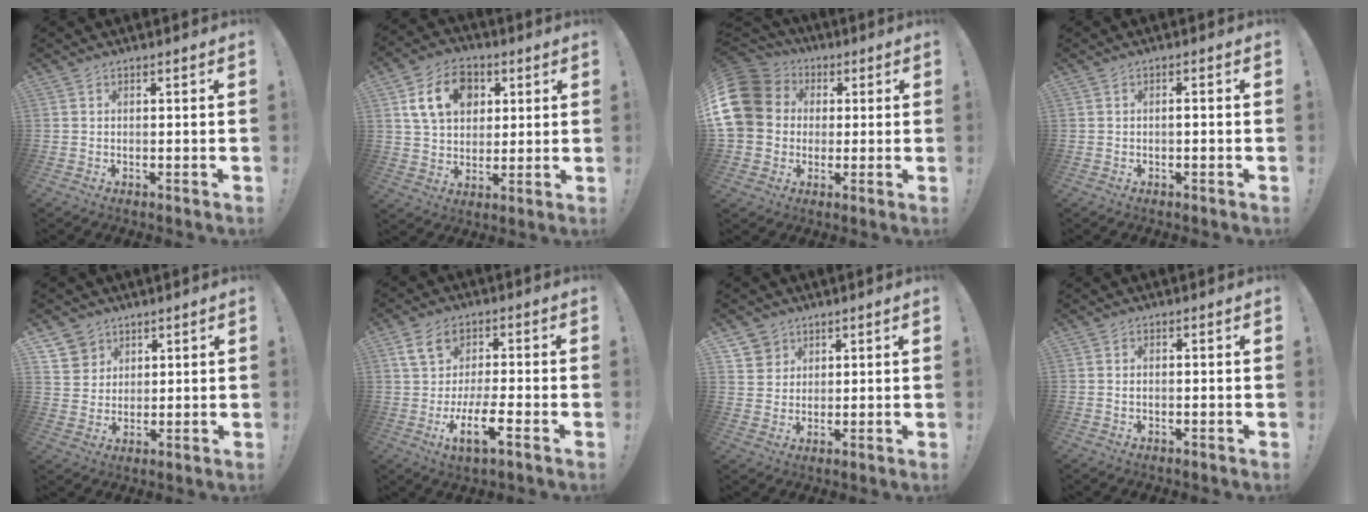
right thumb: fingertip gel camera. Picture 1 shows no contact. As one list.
[{"total": 16.2, "force": [5.5, 12.1, 9.3], "torque": [-0.144, -0.004, 0.108]}, {"total": 16.8, "force": [2.4, 14.1, 8.8], "torque": [-0.162, 0.010, 0.052]}, {"total": 1.1, "force": [-0.6, -0.1, 0.9], "torque": [-0.017, 0.001, -0.012]}, {"total": 6.7, "force": [4.3, 5.1, 0.3], "torque": [-0.003, -0.034, 0.085]}, {"total": 12.5, "force": [-1.5, 5.7, 11.1], "torque": [-0.199, -0.001, -0.030]}, {"total": 5.6, "force": [3.5, 4.4, 0.2], "torque": [0.005, -0.027, 0.066]}, {"total": 0.9, "force": [0.1, 0.5, 0.7], "torque": [-0.015, 0.003, 0.002]}]